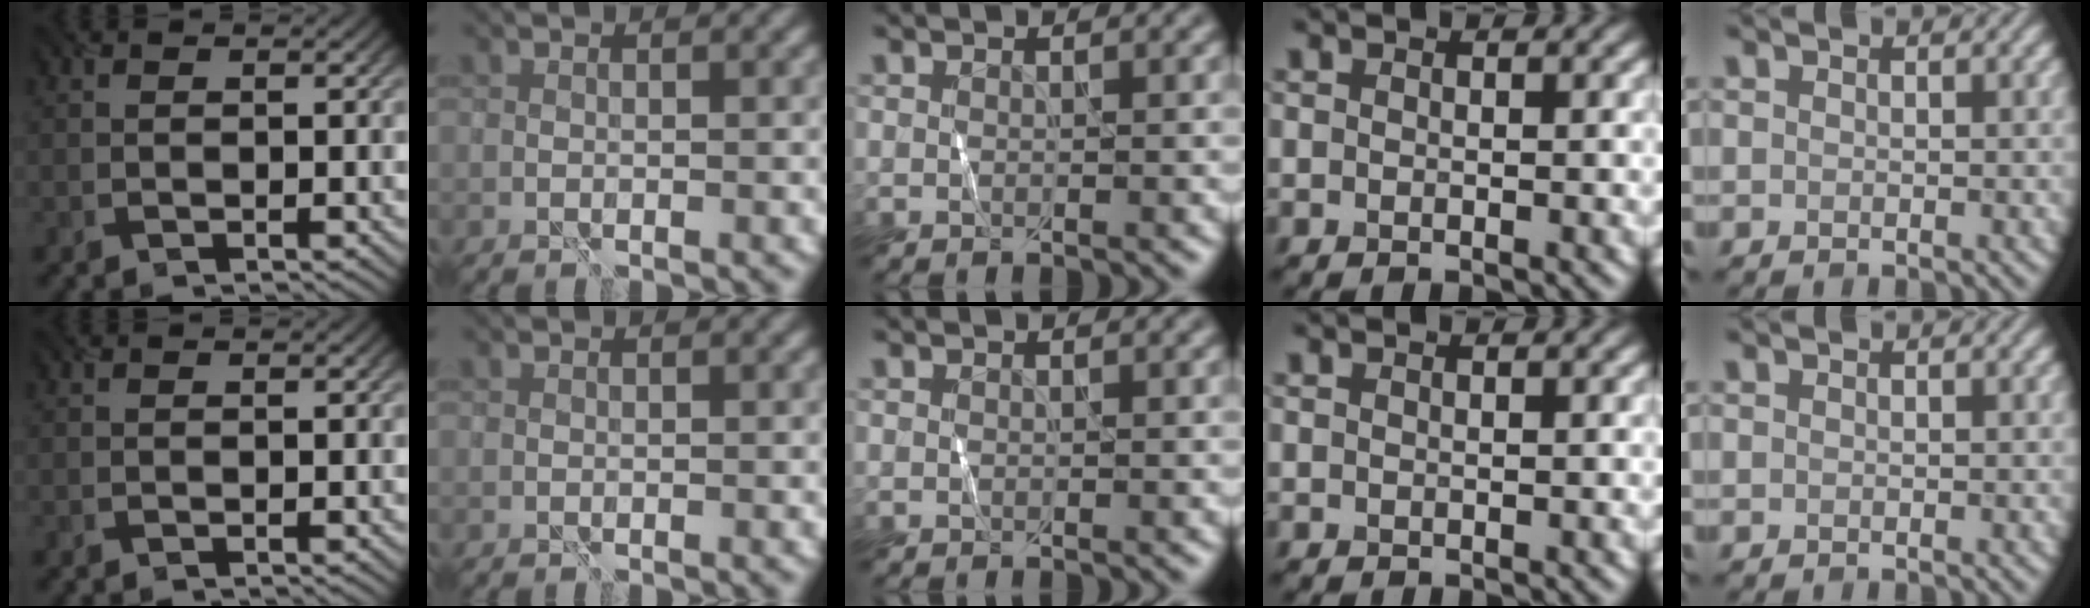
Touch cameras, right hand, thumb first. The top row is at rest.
{}